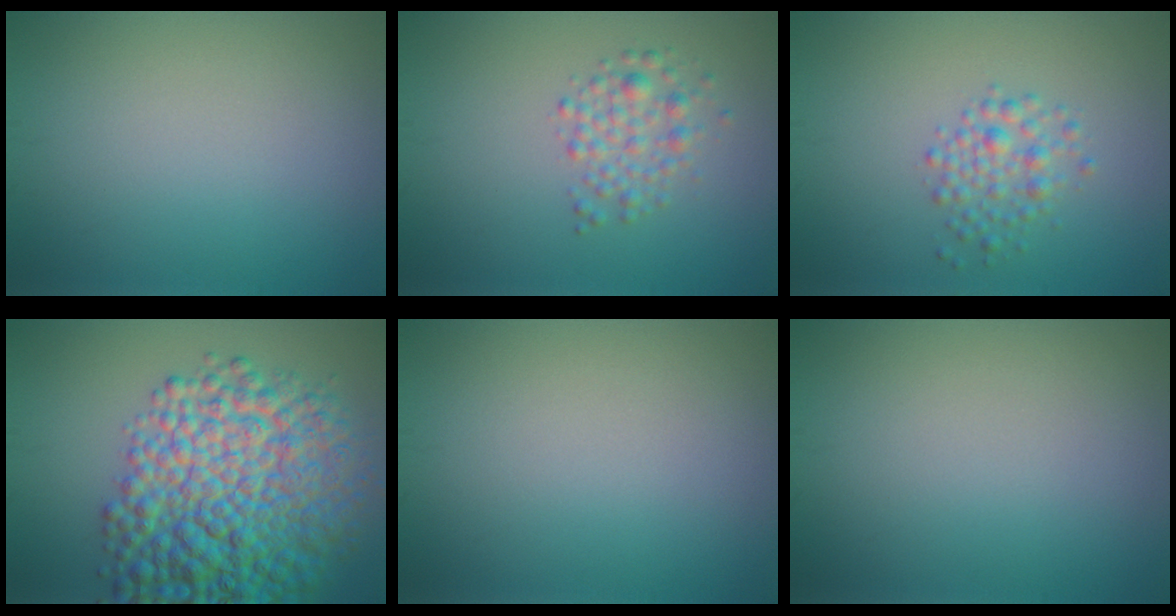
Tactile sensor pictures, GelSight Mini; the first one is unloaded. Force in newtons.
{"total": 2.2, "press": 2.2, "slide": 0.1}
{"total": 2.2, "press": 2.2, "slide": 0.1}
{"total": 12.3, "press": 12.2, "slide": 0.4}
{"total": 0.0}
{"total": 0.0}